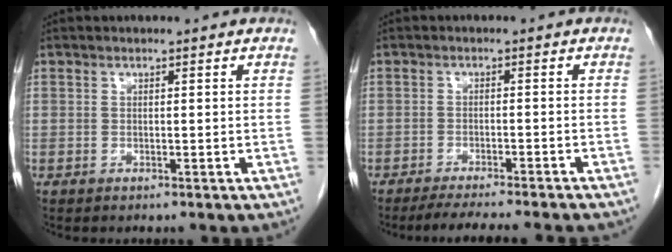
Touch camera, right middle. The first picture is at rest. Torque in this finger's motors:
{"motor_torque": [1.10, -1.03, 0.11, 0.05]}